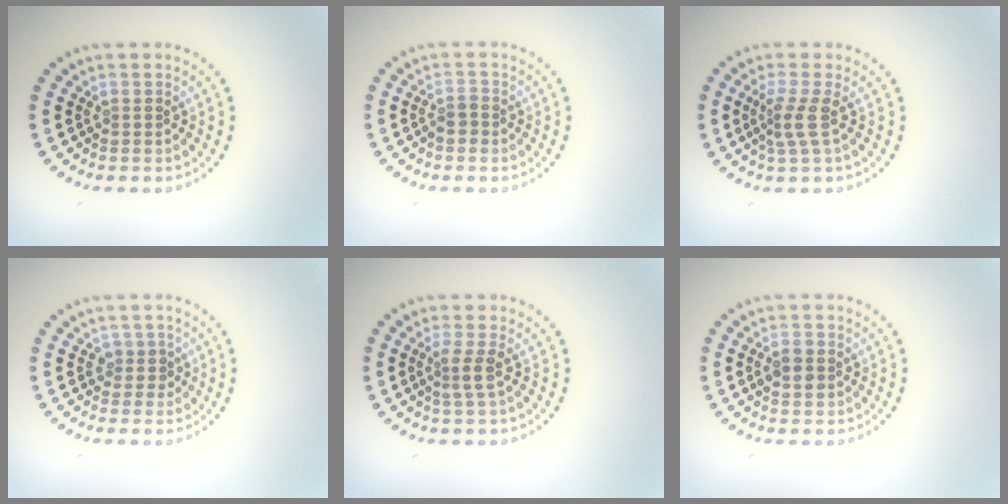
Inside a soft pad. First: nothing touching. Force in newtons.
{"total": 1.5, "press": 1.3, "slide": 0.9}
{"total": 2.3, "press": 1.6, "slide": 1.6}
{"total": 1.5, "press": 1.2, "slide": 0.9}
{"total": 1.8, "press": 1.3, "slide": 1.2}
{"total": 2.5, "press": 2.5, "slide": 0.2}